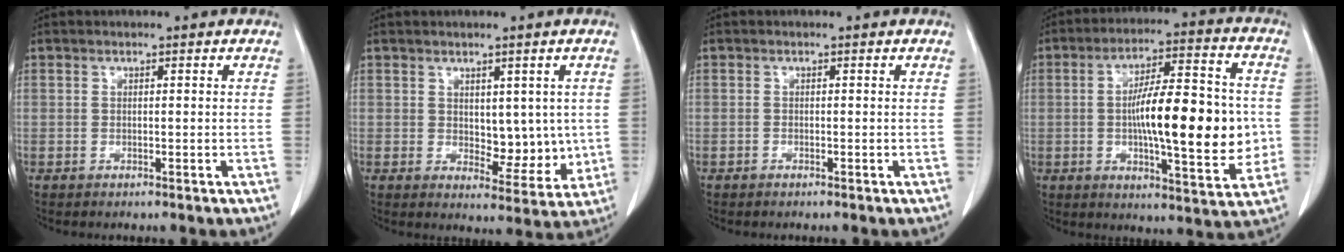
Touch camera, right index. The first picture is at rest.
{"total": 6.6, "force": [0.7, 3.8, 5.3], "torque": [-0.058, -0.007, 0.023]}
{"total": 0.0}
{"total": 17.7, "force": [-1.1, 4.1, 17.2], "torque": [-0.271, 0.012, -0.016]}